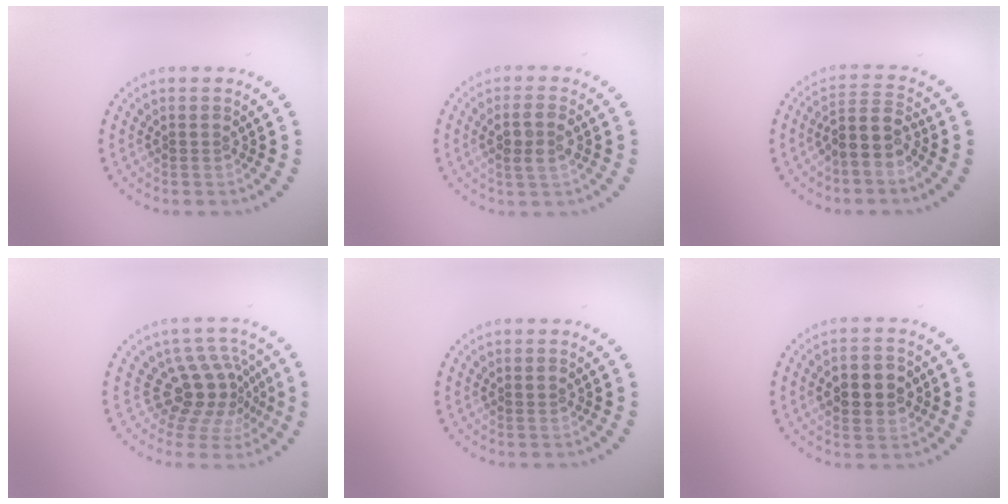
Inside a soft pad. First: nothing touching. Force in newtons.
{"total": 2.2, "press": 2.1, "slide": 0.6}
{"total": 3.3, "press": 2.7, "slide": 1.9}
{"total": 4.3, "press": 3.0, "slide": 3.1}
{"total": 0.5, "press": 0.5, "slide": 0.1}
{"total": 4.4, "press": 4.4, "slide": 0.2}